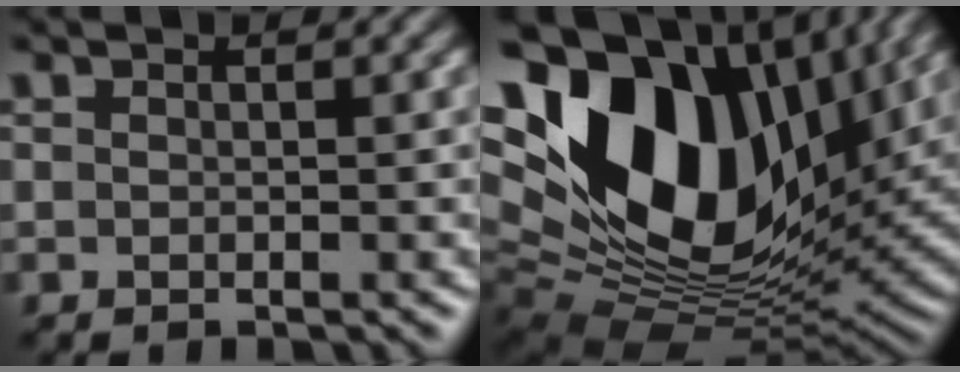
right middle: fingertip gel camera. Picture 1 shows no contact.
{"total": 18.1, "force": [5.5, 11.3, 13.0], "torque": [-0.259, 0.015, 0.090]}